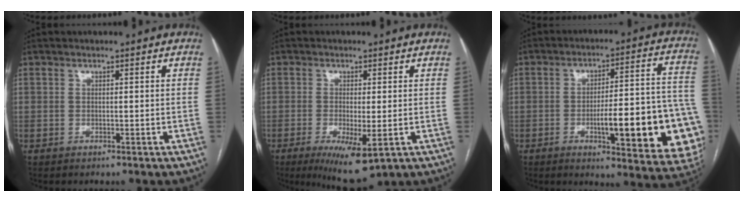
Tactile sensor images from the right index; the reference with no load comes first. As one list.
[{"total": 8.1, "force": [-3.3, 1.9, 7.1], "torque": [-0.113, -0.021, -0.044]}, {"total": 21.5, "force": [-5.7, 4.2, 20.3], "torque": [-0.185, 0.021, -0.060]}]